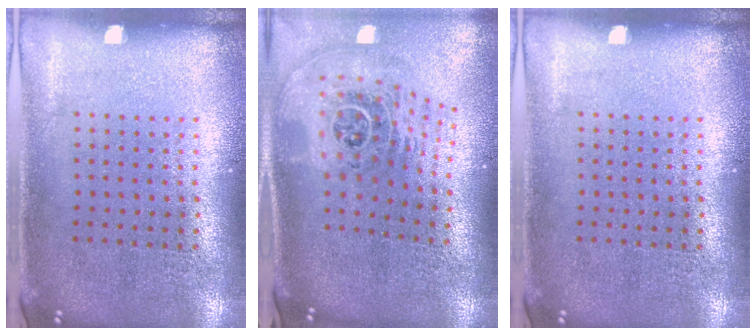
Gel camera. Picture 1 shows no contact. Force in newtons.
{"total": 2.6, "press": 1.8, "slide": 1.9}
{"total": 0.0}